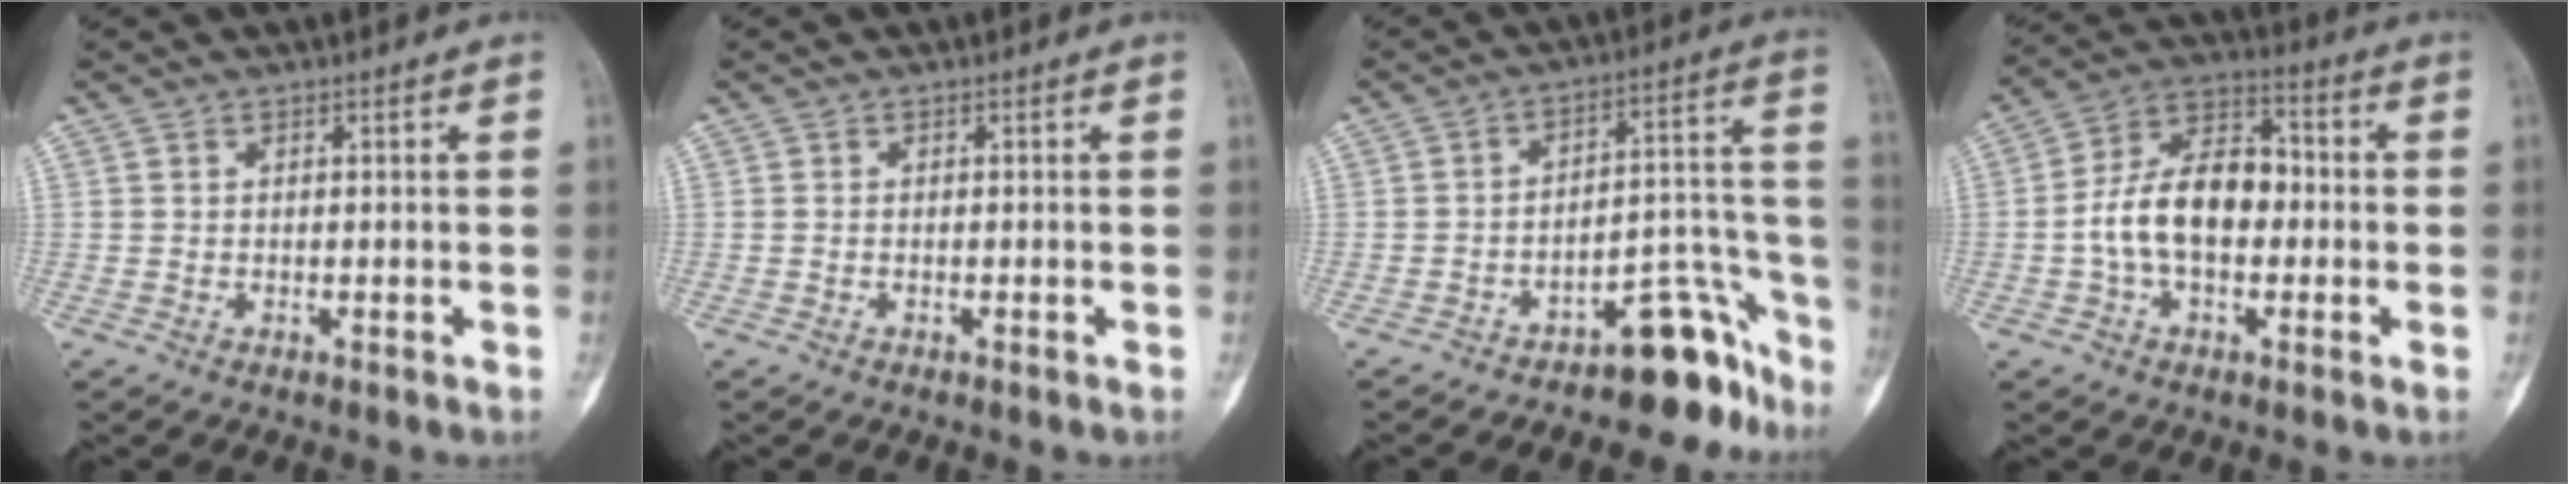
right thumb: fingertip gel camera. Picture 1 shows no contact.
{"total": 0.0}
{"total": 12.3, "force": [-9.8, 4.4, 5.9], "torque": [-0.023, 0.134, -0.148]}
{"total": 13.6, "force": [-1.2, 8.3, 10.7], "torque": [-0.179, 0.041, -0.029]}